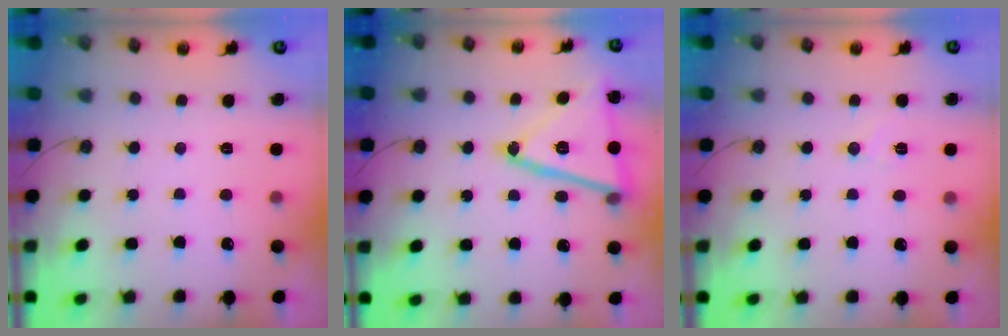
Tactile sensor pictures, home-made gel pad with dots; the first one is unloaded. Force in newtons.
{"total": 19.2, "press": 19.0, "slide": 2.4}
{"total": 5.6, "press": 5.4, "slide": 1.3}